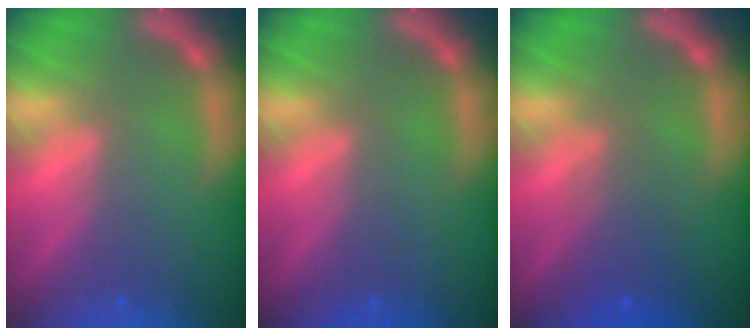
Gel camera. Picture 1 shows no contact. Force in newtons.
{"total": 0.0}
{"total": 3.1}